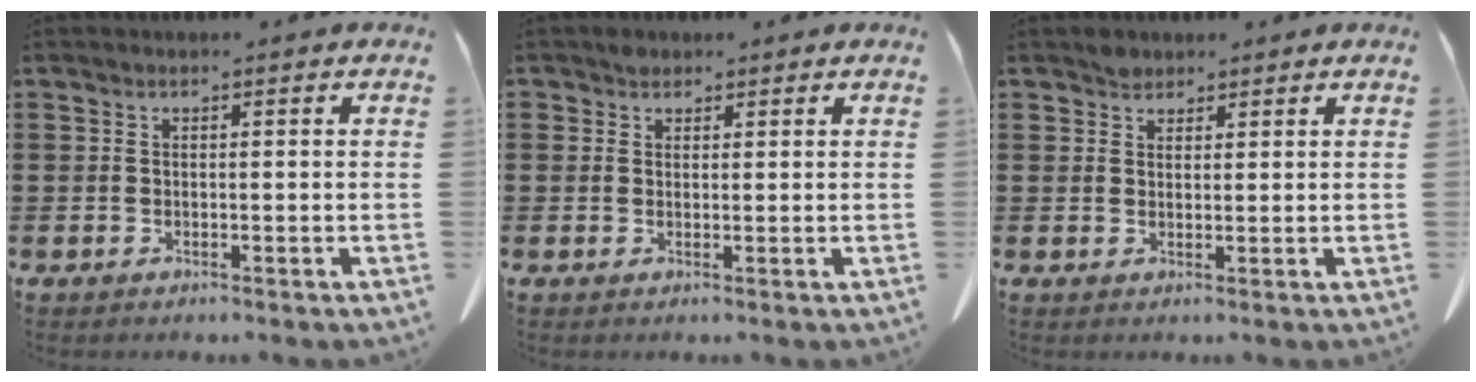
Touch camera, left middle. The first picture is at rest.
{"total": 1.5, "force": [1.2, 1.0, 0.1], "torque": [-0.007, 0.004, 0.023]}
{"total": 2.0, "force": [1.7, 0.9, 0.1], "torque": [0.002, -0.002, 0.033]}